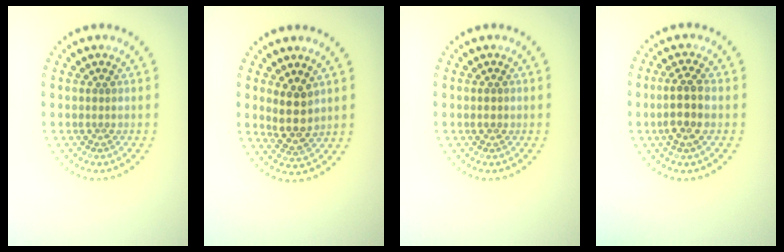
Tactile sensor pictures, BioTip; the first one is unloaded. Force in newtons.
{"total": 2.9, "press": 2.5, "slide": 1.4}
{"total": 1.1, "press": 1.1, "slide": 0.1}
{"total": 3.0, "press": 2.8, "slide": 1.1}